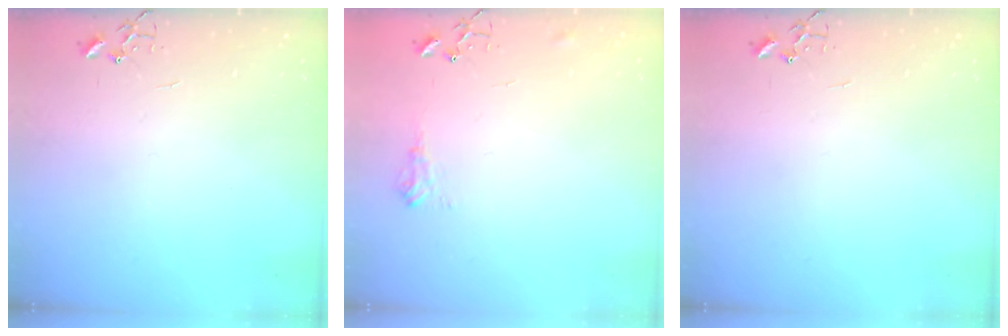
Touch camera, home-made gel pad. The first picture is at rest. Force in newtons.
{"total": 7.3, "press": 7.3, "slide": 1.0}
{"total": 0.0}